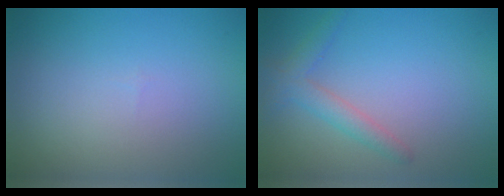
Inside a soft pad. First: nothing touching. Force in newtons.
{"total": 2.3, "press": 2.3, "slide": 0.1}